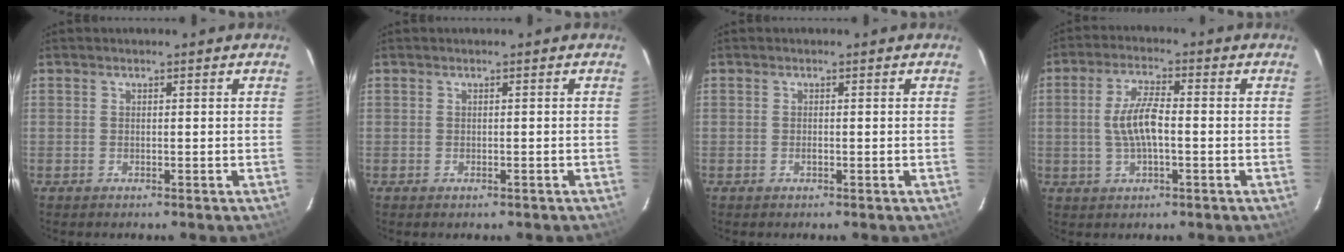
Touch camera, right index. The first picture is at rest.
{"total": 0.9, "force": [-0.6, 0.6, 0.4], "torque": [-0.007, -0.004, -0.005]}
{"total": 0.6, "force": [-0.3, 0.3, 0.4], "torque": [-0.007, 0.001, -0.006]}
{"total": 6.9, "force": [-0.8, 2.2, 6.5], "torque": [-0.126, 0.006, -0.014]}